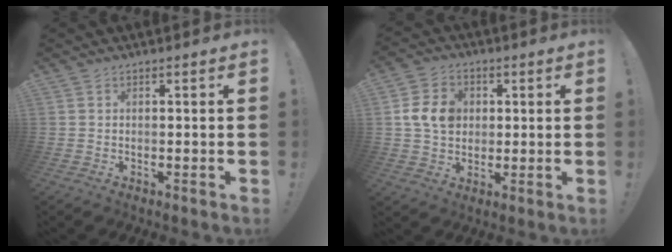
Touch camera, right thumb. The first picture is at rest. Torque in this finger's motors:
{"motor_torque": [-0.21, 0.29, 0.02, -0.03, 0.00]}